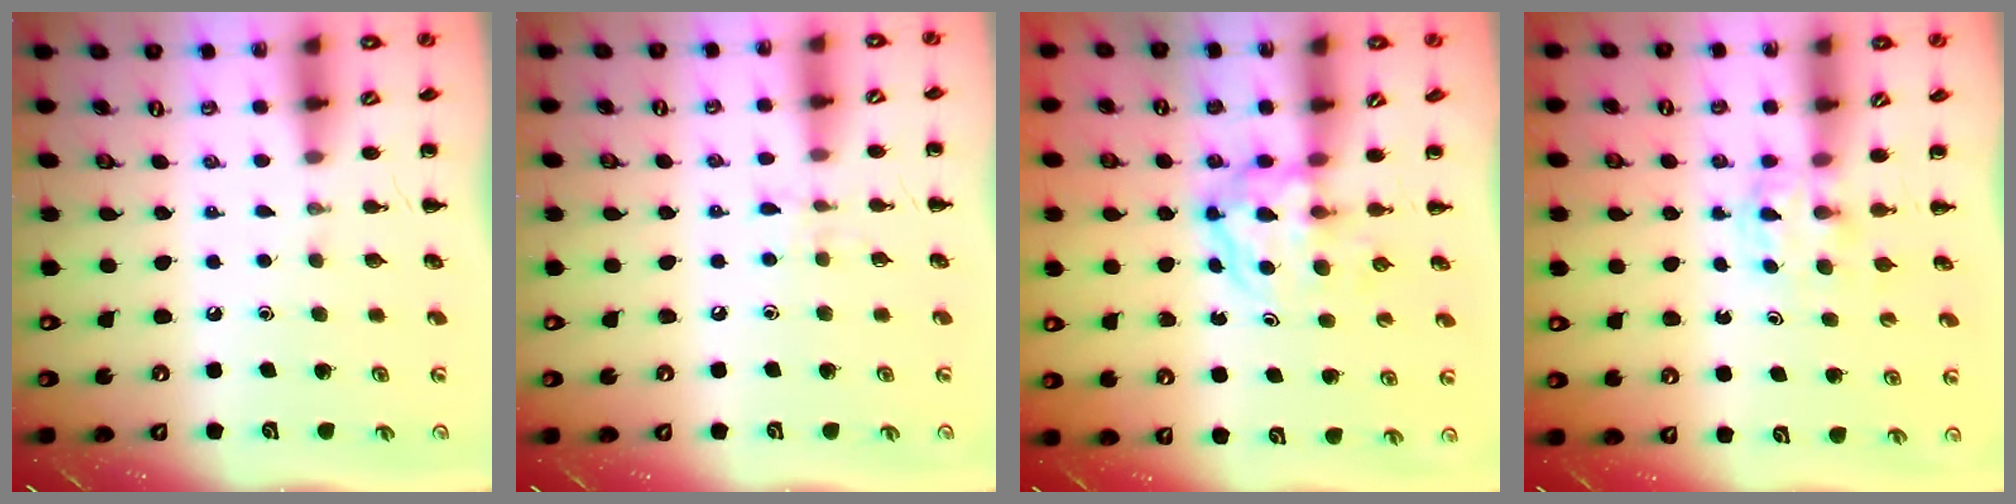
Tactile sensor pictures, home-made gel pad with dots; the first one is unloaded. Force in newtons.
{"total": 4.4, "press": 4.3, "slide": 1.2}
{"total": 3.9, "press": 3.9, "slide": 0.5}
{"total": 2.6, "press": 2.4, "slide": 1.1}